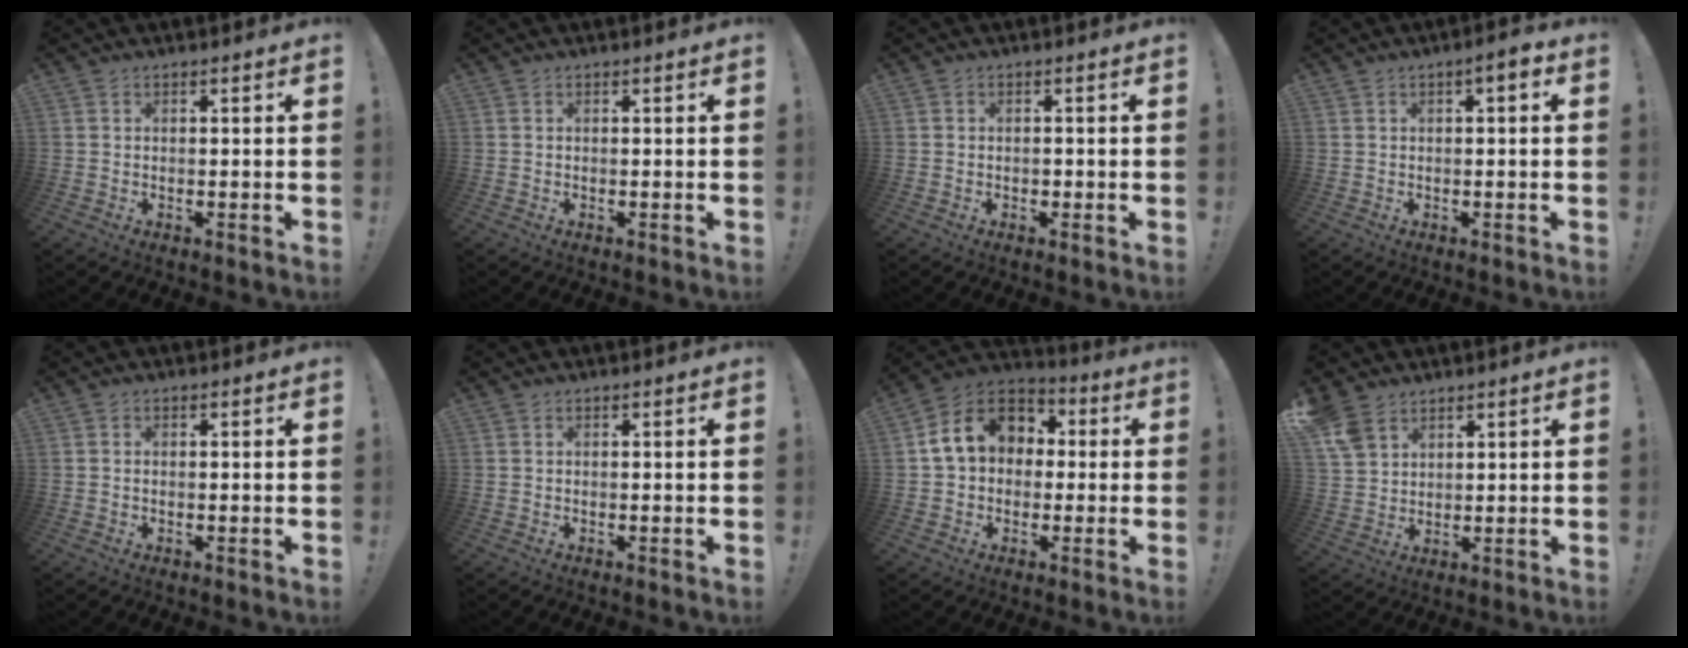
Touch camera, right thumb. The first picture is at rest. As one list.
[{"total": 0.0}, {"total": 0.9, "force": [-0.6, 0.6, 0.3], "torque": [-0.004, 0.001, -0.010]}, {"total": 3.0, "force": [0.1, 0.7, 2.9], "torque": [-0.036, 0.001, -0.004]}, {"total": 0.0}, {"total": 0.0}, {"total": 13.7, "force": [2.9, 10.7, 8.0], "torque": [-0.125, 0.014, 0.061]}, {"total": 7.2, "force": [4.9, 4.4, 2.9], "torque": [-0.059, -0.020, 0.101]}]